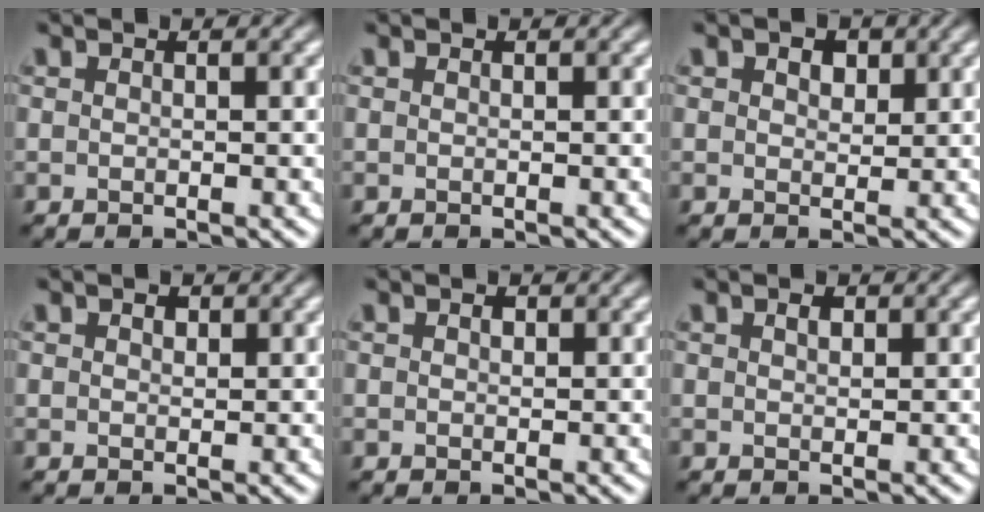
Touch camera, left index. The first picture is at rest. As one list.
[{"total": 0.0}, {"total": 2.2, "force": [1.2, 1.4, 1.2], "torque": [-0.016, -0.001, 0.018]}, {"total": 0.8, "force": [0.4, 0.6, 0.5], "torque": [-0.007, -0.001, 0.006]}, {"total": 0.7, "force": [0.2, 0.4, 0.4], "torque": [-0.006, -0.001, 0.001]}, {"total": 0.9, "force": [0.4, 0.5, 0.6], "torque": [-0.012, 0.001, 0.007]}]